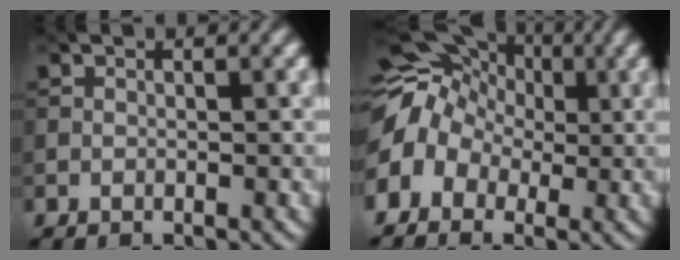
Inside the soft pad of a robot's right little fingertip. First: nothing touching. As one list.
[{"total": 6.9, "force": [-0.8, 5.8, 3.6], "torque": [-0.059, 0.007, -0.034]}]